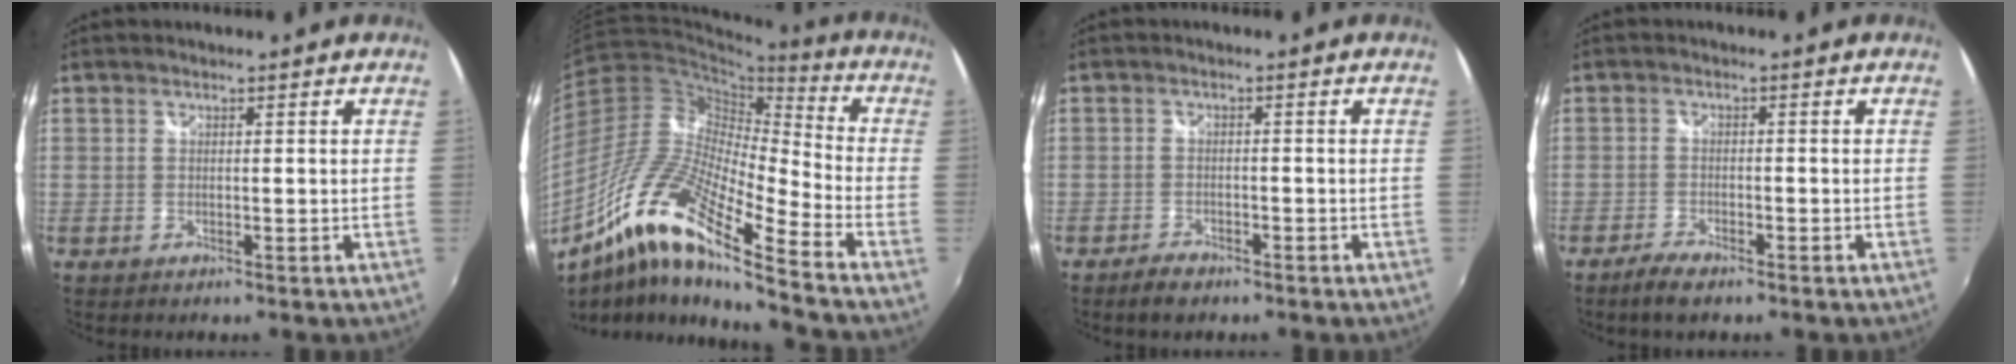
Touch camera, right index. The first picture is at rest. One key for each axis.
{"total": 18.0, "fx": -11.1, "fy": 2.4, "fz": 14.0, "tx": -0.259, "ty": -0.011, "tz": -0.230}
{"total": 3.5, "fx": -2.7, "fy": 1.6, "fz": 1.5, "tx": -0.042, "ty": -0.001, "tz": -0.049}
{"total": 4.0, "fx": -3.1, "fy": 1.1, "fz": 2.2, "tx": -0.064, "ty": -0.006, "tz": -0.063}